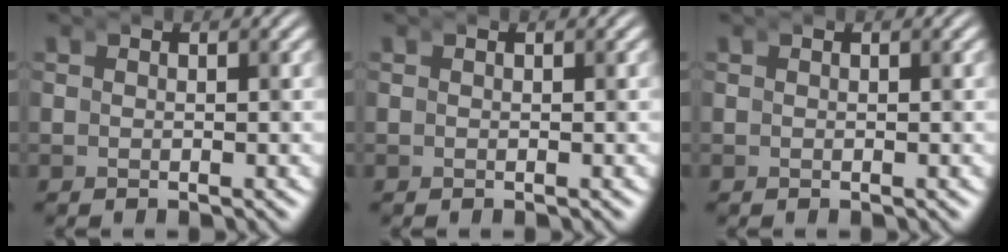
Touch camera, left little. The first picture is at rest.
{"total": 0.0}
{"total": 0.0}